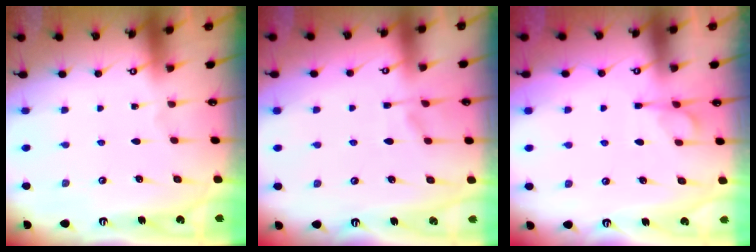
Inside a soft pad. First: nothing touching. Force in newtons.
{"total": 1.3, "press": 0.0, "slide": 1.3}
{"total": 1.2, "press": 0.2, "slide": 1.2}